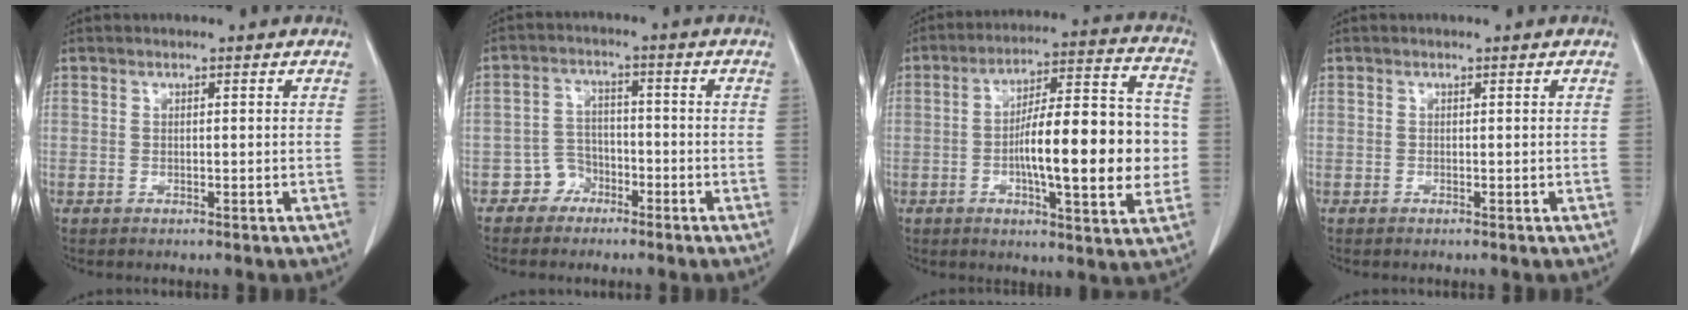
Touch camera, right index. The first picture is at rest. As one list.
[{"total": 4.0, "force": [-2.7, 3.0, 0.4], "torque": [-0.003, 0.015, -0.049]}, {"total": 18.1, "force": [-2.0, 3.8, 17.5], "torque": [-0.265, 0.025, -0.030]}, {"total": 0.0}]